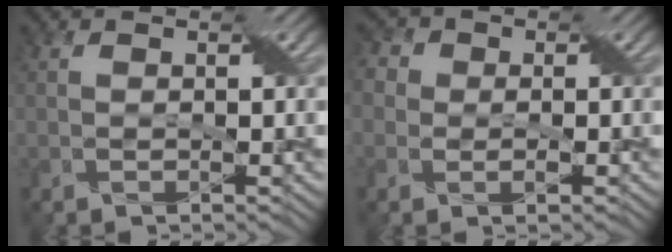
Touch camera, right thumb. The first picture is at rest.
{"total": 4.2, "force": [0.4, 3.6, 2.1], "torque": [-0.032, 0.010, -0.022]}